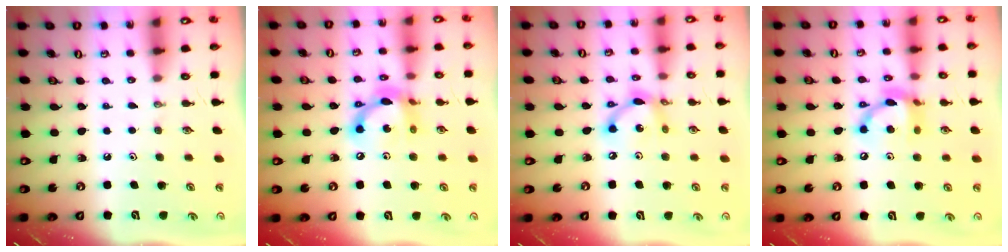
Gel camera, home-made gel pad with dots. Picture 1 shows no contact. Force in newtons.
{"total": 13.2, "press": 13.2, "slide": 0.7}
{"total": 10.6, "press": 10.6, "slide": 0.5}
{"total": 12.0, "press": 12.0, "slide": 0.6}